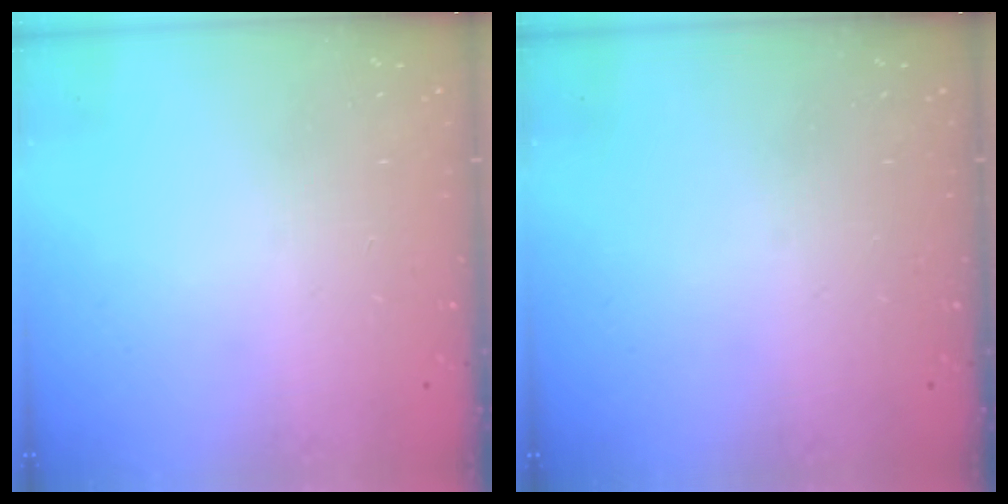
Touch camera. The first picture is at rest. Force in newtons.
{"total": 0.0}